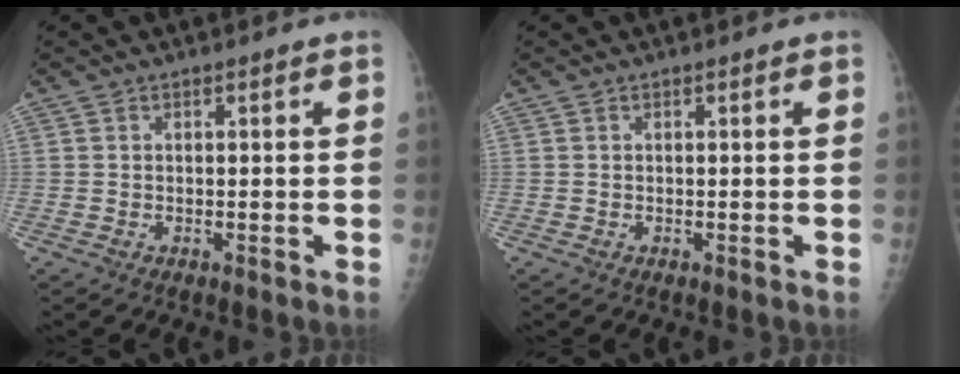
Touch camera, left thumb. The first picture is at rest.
{"total": 0.0}